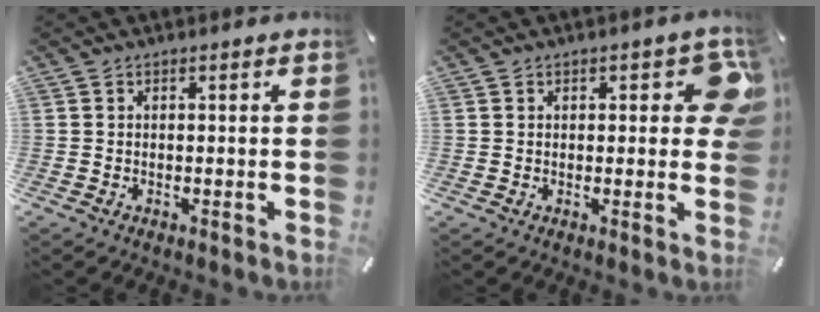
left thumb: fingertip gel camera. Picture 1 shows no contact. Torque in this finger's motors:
{"motor_torque": [0.27, 0.11, 0.24, 0.09, 0.01]}